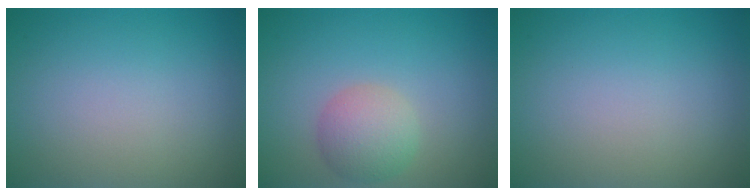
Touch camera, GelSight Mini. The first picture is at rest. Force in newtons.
{"total": 3.4, "press": 3.4, "slide": 0.3}
{"total": 0.0}